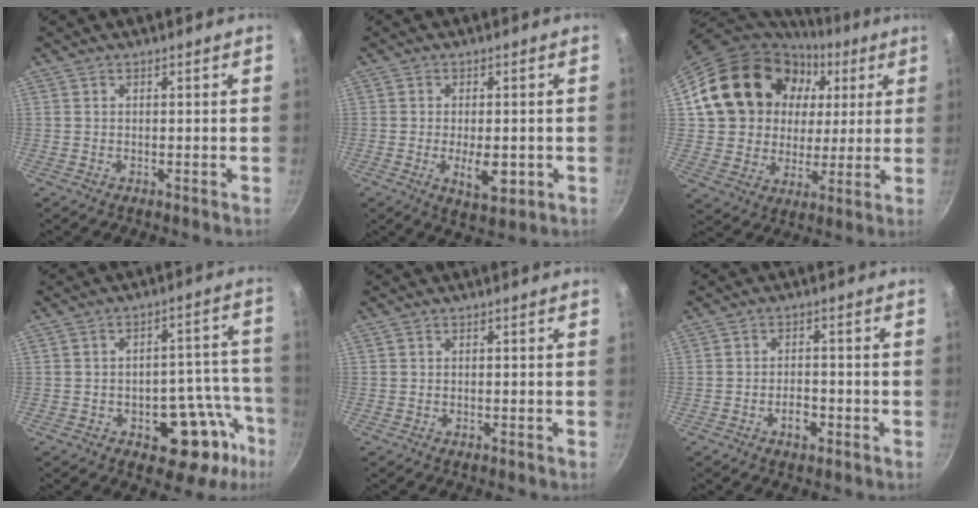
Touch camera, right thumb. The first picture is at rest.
{"total": 6.9, "force": [-1.5, 3.3, 5.9], "torque": [-0.075, -0.002, -0.016]}
{"total": 22.2, "force": [6.7, 18.3, 10.6], "torque": [-0.177, 0.024, 0.125]}
{"total": 16.3, "force": [-6.8, 10.1, 10.9], "torque": [-0.056, 0.054, -0.076]}
{"total": 0.0}
{"total": 3.8, "force": [-1.8, 2.1, 2.6], "torque": [-0.028, 0.014, -0.029]}